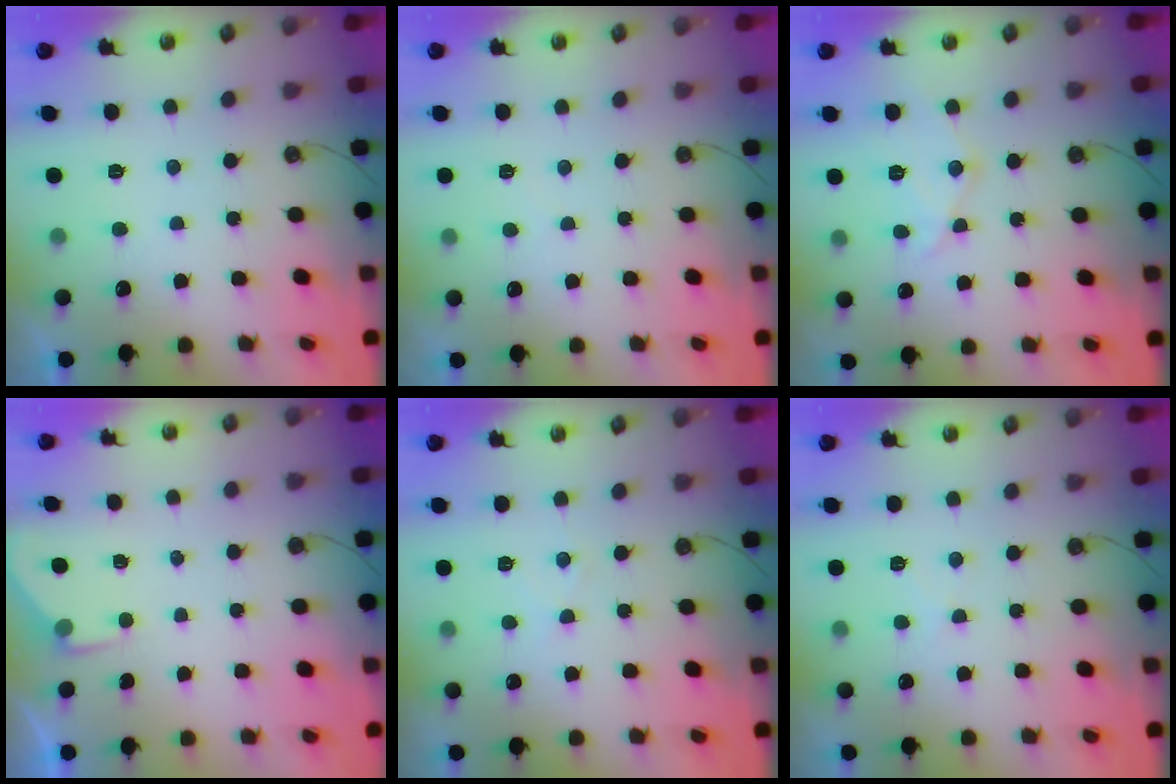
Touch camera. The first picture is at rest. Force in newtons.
{"total": 2.8, "press": 2.7, "slide": 0.5}
{"total": 12.4, "press": 12.3, "slide": 1.2}
{"total": 2.7, "press": 2.6, "slide": 0.5}
{"total": 4.6, "press": 4.5, "slide": 0.7}
{"total": 6.1, "press": 6.0, "slide": 1.0}